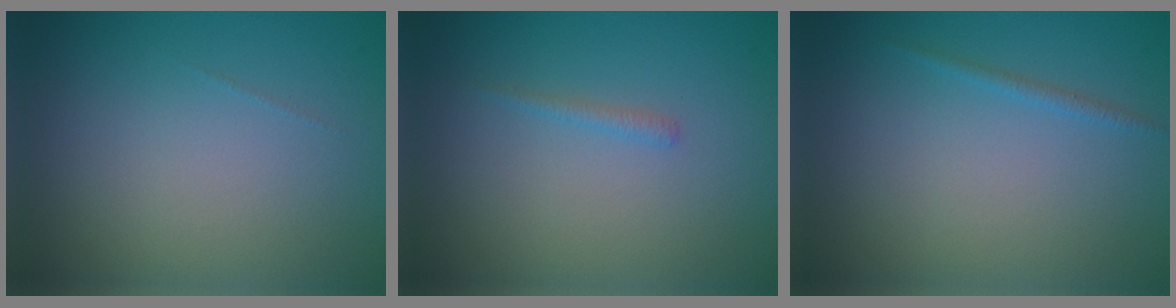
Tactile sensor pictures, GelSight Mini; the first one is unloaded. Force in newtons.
{"total": 0.7, "press": 0.7, "slide": 0.1}
{"total": 0.7, "press": 0.7, "slide": 0.1}